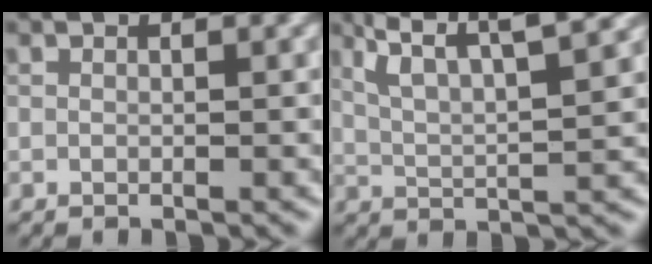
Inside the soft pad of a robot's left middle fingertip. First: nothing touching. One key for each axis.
{"total": 7.4, "fx": 5.1, "fy": 1.8, "fz": 5.0, "tx": -0.086, "ty": 0.023, "tz": 0.070}